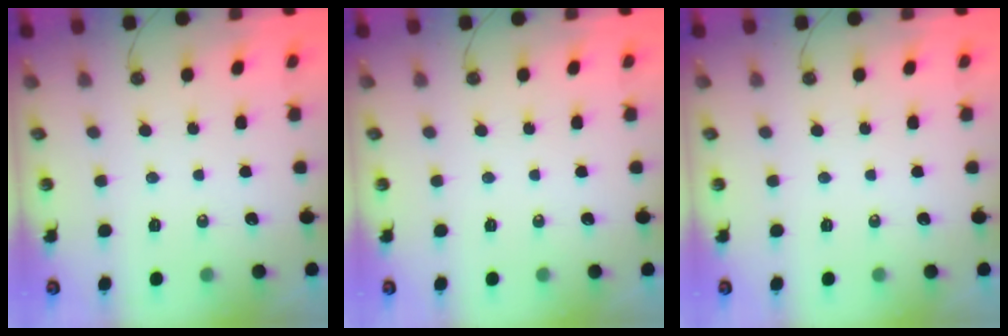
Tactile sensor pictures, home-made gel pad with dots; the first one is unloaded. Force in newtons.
{"total": 0.0}
{"total": 0.0}